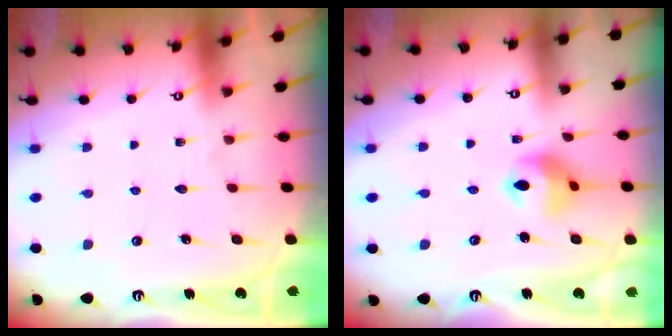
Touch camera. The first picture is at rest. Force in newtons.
{"total": 9.7, "press": 9.7, "slide": 1.1}